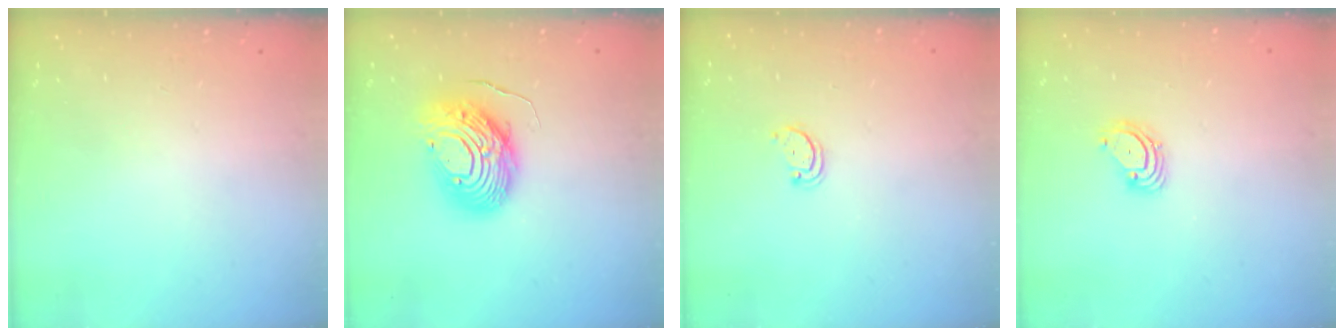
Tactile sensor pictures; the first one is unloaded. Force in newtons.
{"total": 12.9, "press": 12.8, "slide": 1.3}
{"total": 2.2, "press": 2.1, "slide": 0.4}
{"total": 3.6, "press": 3.6, "slide": 0.3}